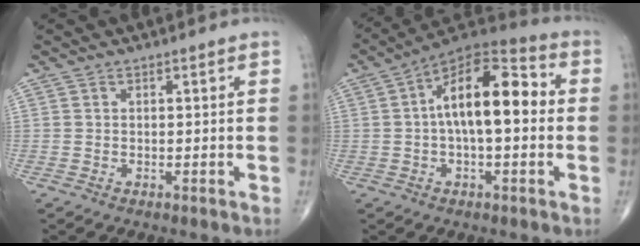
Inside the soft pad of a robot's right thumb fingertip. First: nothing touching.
{"total": 16.5, "force": [1.3, 7.4, 14.7], "torque": [-0.224, 0.042, 0.009]}